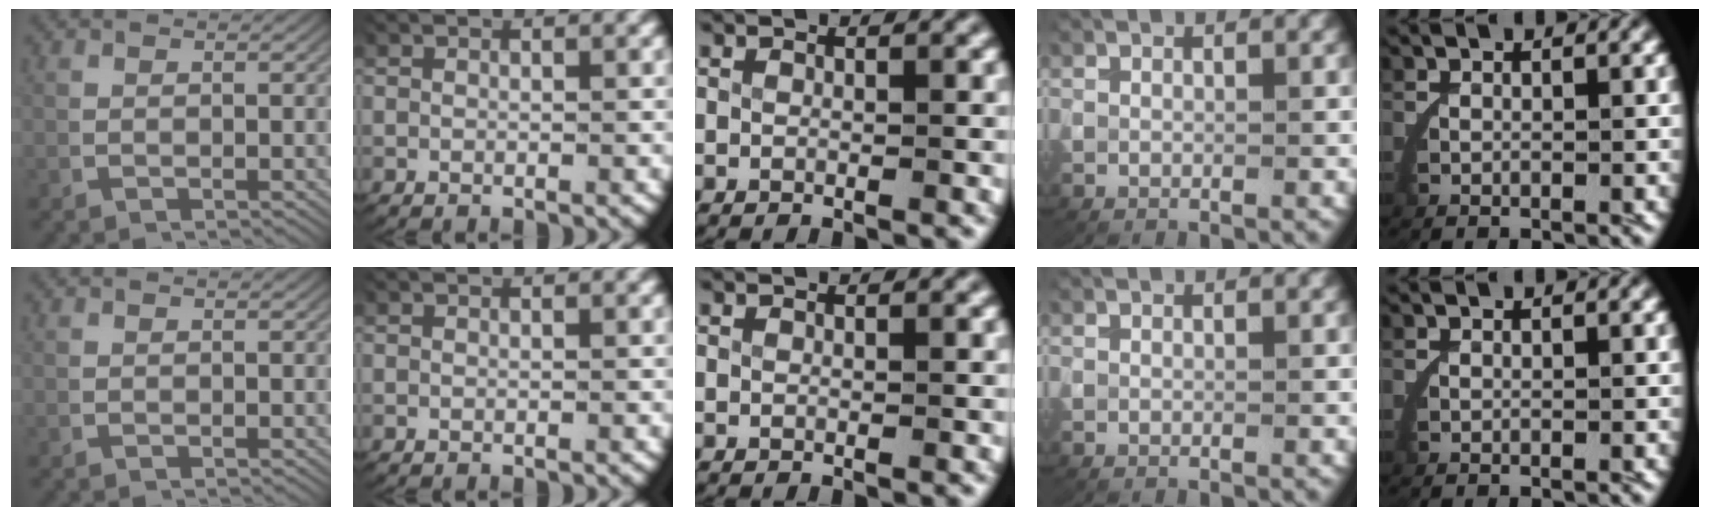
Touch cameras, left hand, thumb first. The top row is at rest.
{}